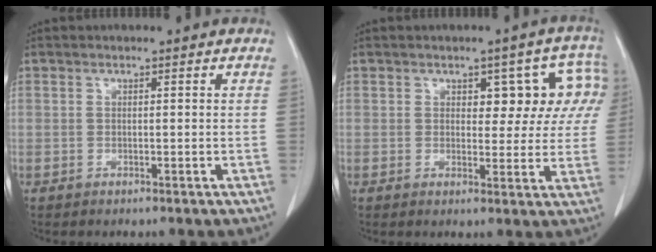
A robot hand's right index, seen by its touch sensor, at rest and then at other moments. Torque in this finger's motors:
{"motor_torque": [0.48, 0.47, 0.13, 0.01]}